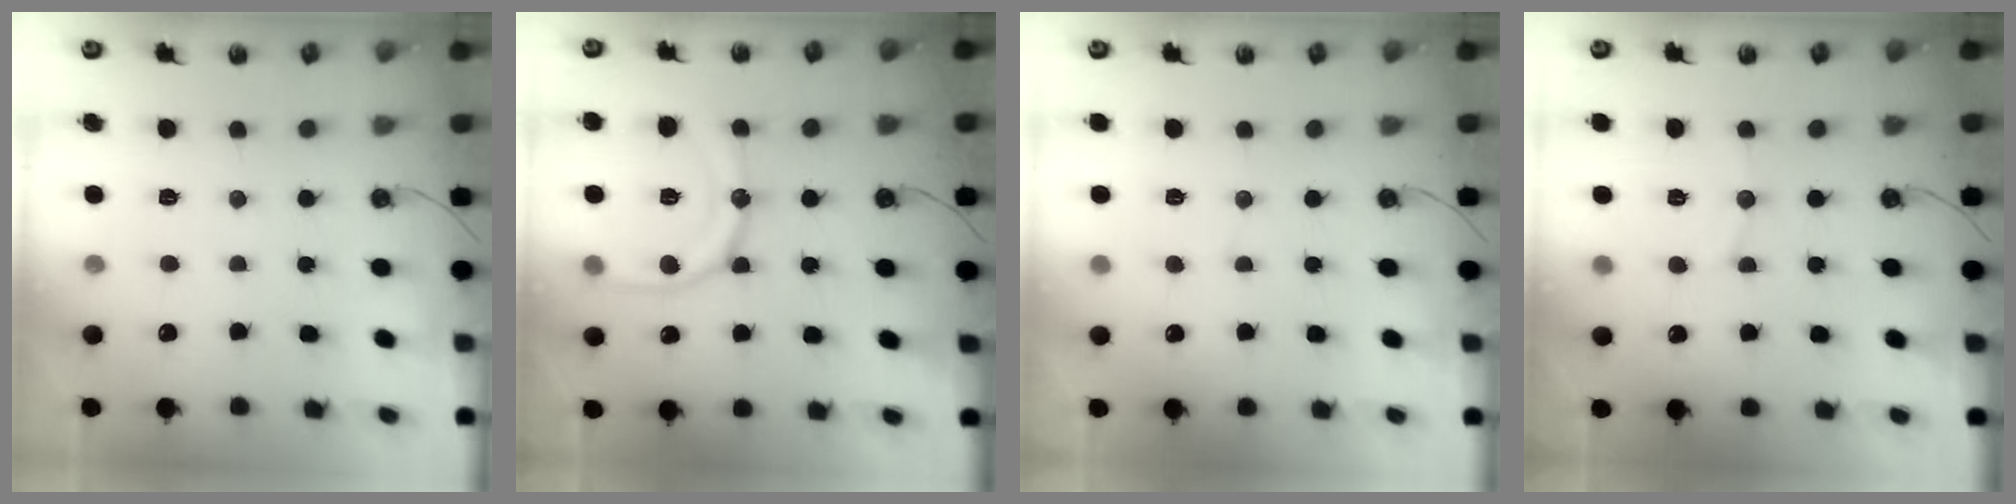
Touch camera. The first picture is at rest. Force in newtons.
{"total": 15.4, "press": 15.3, "slide": 1.6}
{"total": 2.9, "press": 2.9, "slide": 0.3}
{"total": 6.1, "press": 6.1, "slide": 0.1}